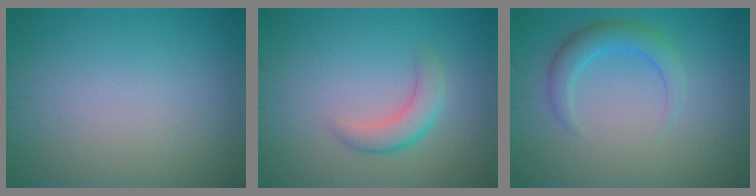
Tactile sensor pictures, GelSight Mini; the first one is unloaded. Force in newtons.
{"total": 2.6, "press": 2.6, "slide": 0.1}
{"total": 2.8, "press": 2.8, "slide": 0.2}